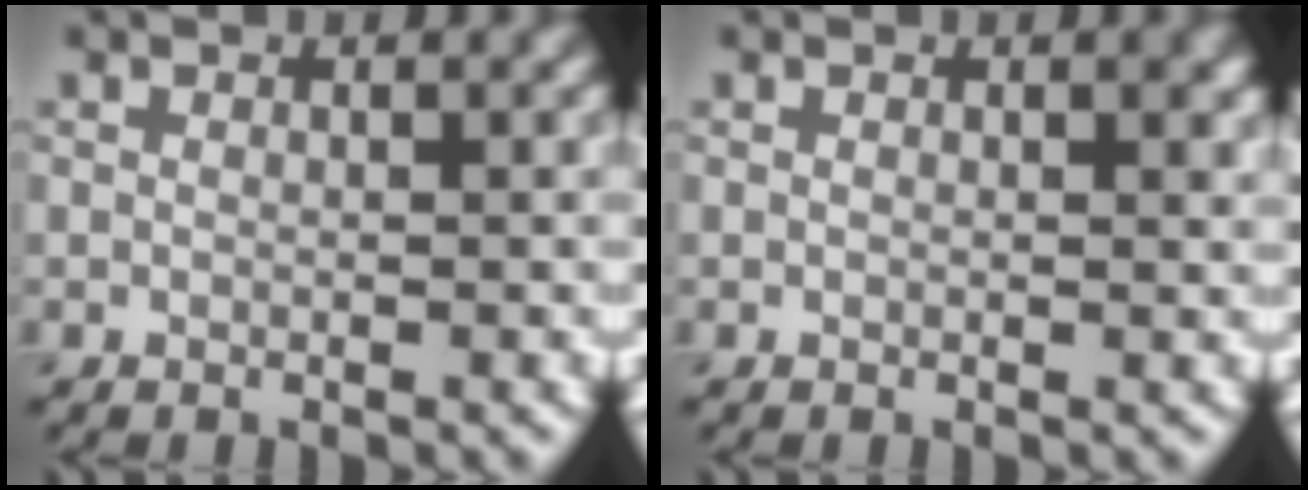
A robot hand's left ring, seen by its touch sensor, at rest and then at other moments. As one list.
[{"total": 0.8, "force": [0.4, 0.2, 0.7], "torque": [-0.005, -0.001, 0.006]}]